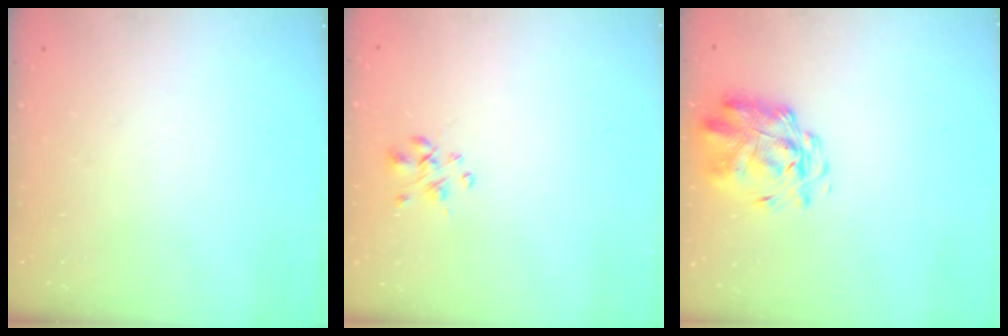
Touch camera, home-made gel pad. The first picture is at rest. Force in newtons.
{"total": 2.5, "press": 2.4, "slide": 0.5}
{"total": 2.9, "press": 2.8, "slide": 0.7}